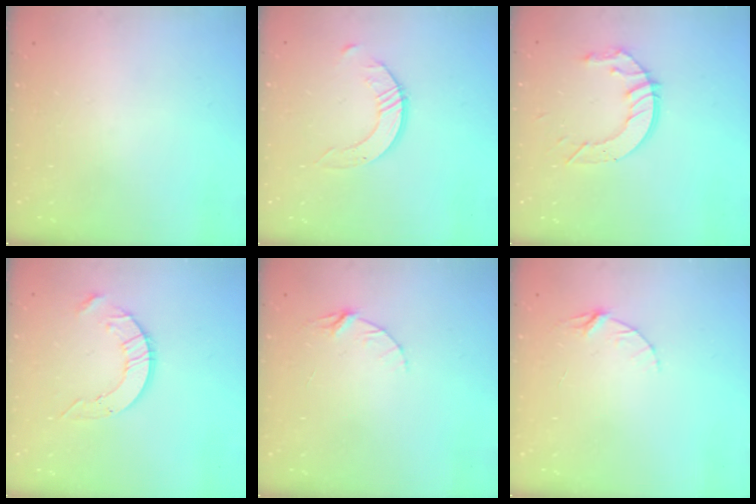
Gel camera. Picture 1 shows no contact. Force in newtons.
{"total": 2.5, "press": 2.5, "slide": 0.3}
{"total": 8.9, "press": 8.9, "slide": 0.7}
{"total": 7.0, "press": 7.0, "slide": 0.4}
{"total": 3.9, "press": 3.9, "slide": 0.4}
{"total": 3.9, "press": 3.9, "slide": 0.4}